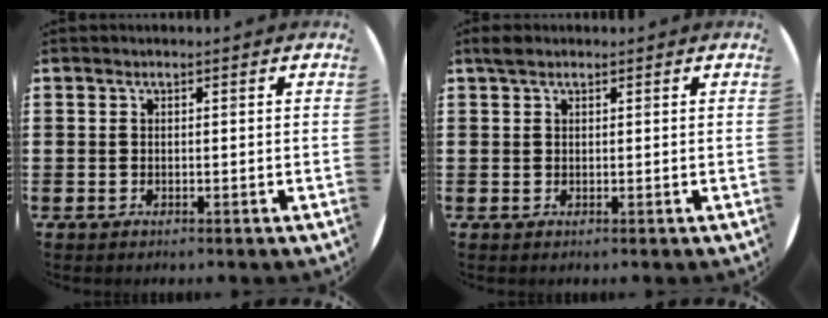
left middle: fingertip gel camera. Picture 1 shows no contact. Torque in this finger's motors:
{"motor_torque": [0.43, -0.37, -0.04, 0.00]}